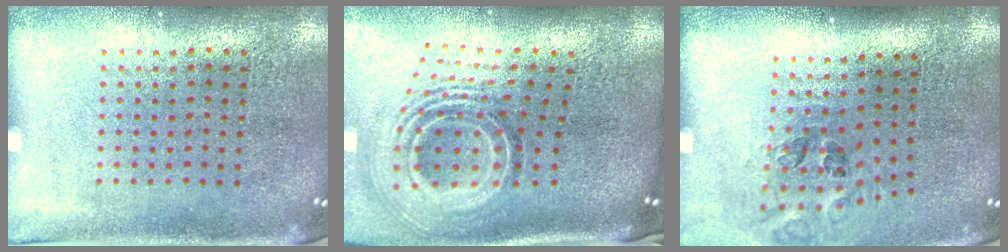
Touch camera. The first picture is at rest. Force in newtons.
{"total": 2.4, "press": 1.6, "slide": 1.7}
{"total": 1.2, "press": 0.9, "slide": 0.7}